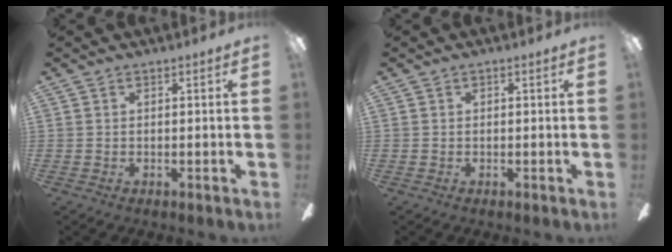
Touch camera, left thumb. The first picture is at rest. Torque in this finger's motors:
{"motor_torque": [0.00, 0.00, 0.08, -0.04, 0.00]}